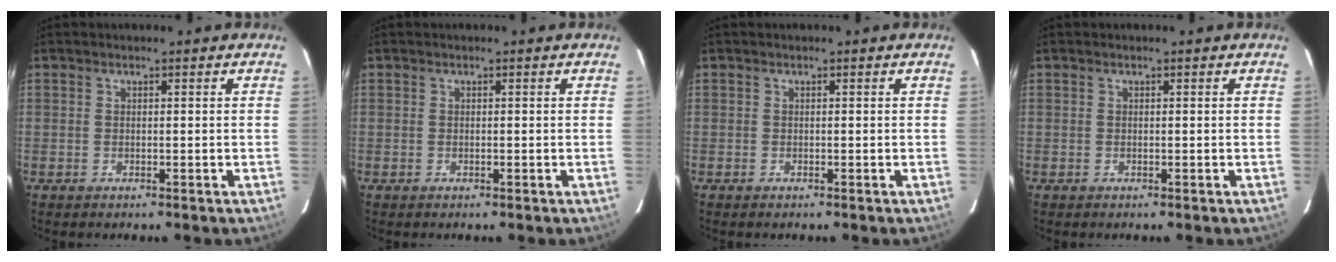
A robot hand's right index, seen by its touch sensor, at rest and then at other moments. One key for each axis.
{"total": 0.0}
{"total": 0.0}
{"total": 0.0}